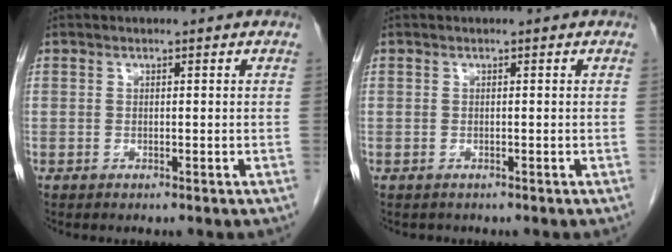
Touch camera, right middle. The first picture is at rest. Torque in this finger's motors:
{"motor_torque": [0.47, -0.09, 0.00, -0.01]}